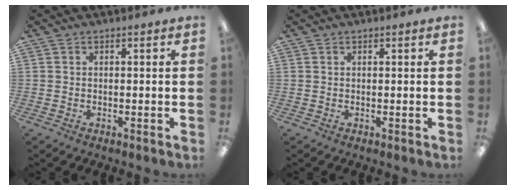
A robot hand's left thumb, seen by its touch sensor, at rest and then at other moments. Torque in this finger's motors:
{"motor_torque": [-0.03, -0.11, 0.08, -0.24, -0.01]}